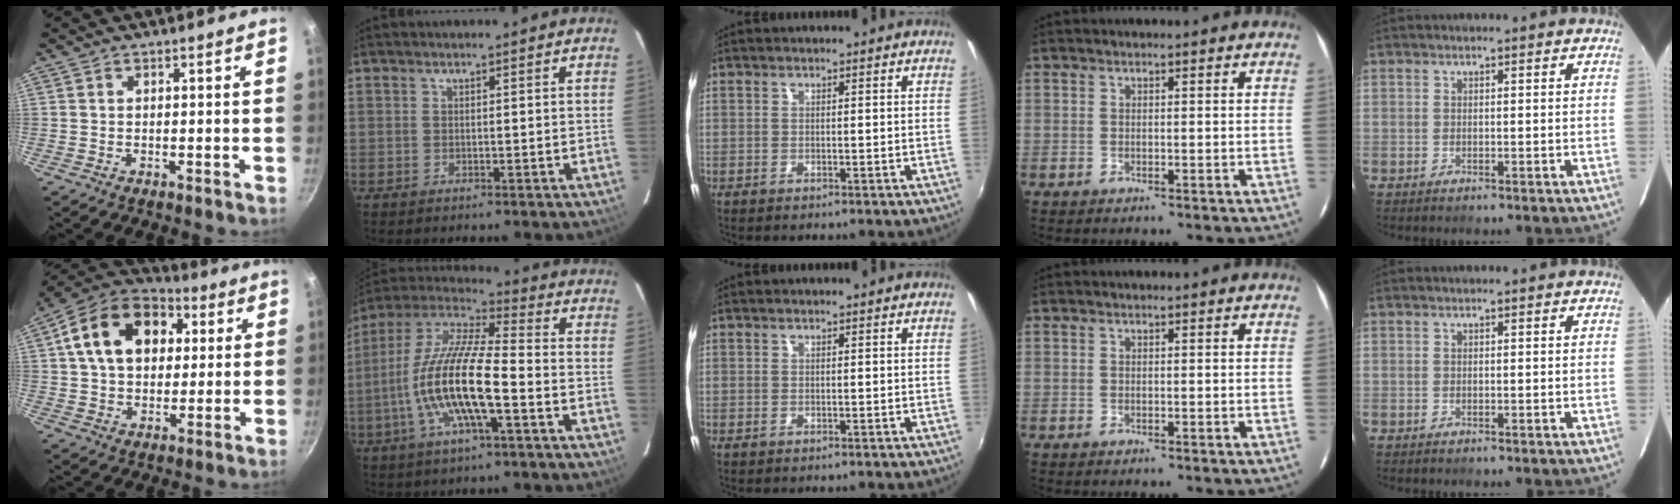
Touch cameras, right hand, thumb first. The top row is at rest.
{"thumb": {"total": 18.8, "force": [4.9, 13.3, 12.3], "torque": [-0.190, 0.021, 0.069]}, "index": {"total": 16.8, "force": [-5.1, 3.7, 15.6], "torque": [-0.302, -0.010, -0.106]}}